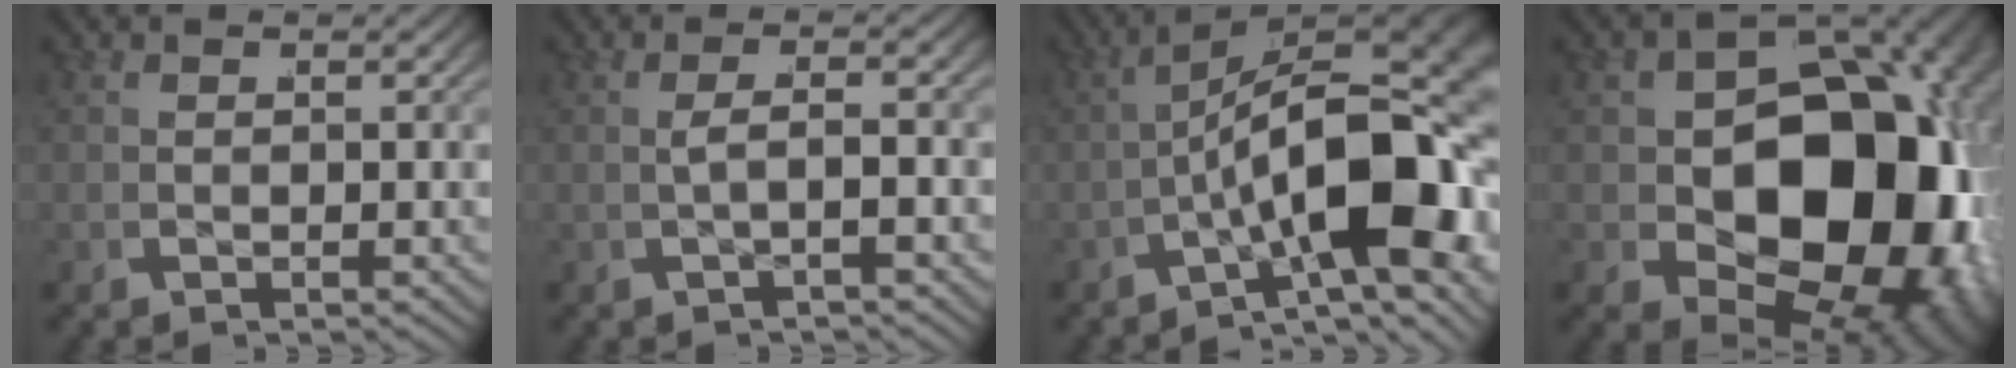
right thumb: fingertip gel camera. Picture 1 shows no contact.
{"total": 1.4, "force": [-0.6, -0.4, 1.3], "torque": [-0.028, 0.004, -0.008]}
{"total": 14.5, "force": [-2.5, 6.3, 12.8], "torque": [-0.189, -0.037, -0.018]}
{"total": 25.7, "force": [-2.5, 16.2, 19.8], "torque": [-0.318, -0.079, 0.003]}